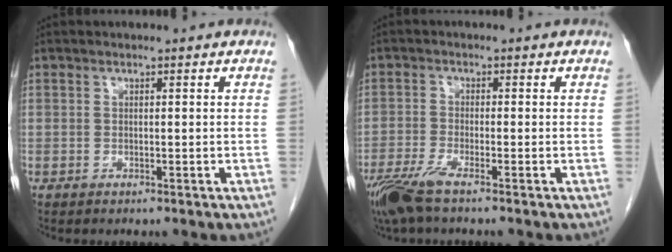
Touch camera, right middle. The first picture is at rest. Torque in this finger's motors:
{"motor_torque": [0.13, 0.01, 0.26, 0.07]}